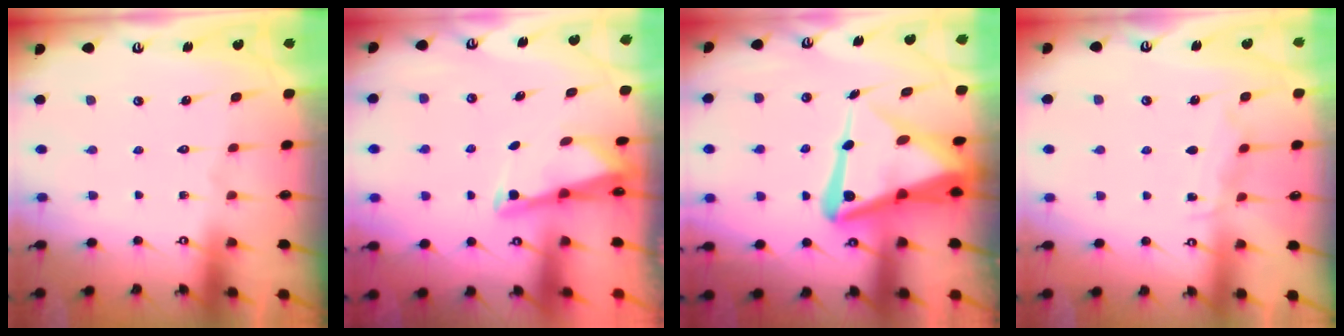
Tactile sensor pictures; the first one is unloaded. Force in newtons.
{"total": 2.5, "press": 2.5, "slide": 0.1}
{"total": 15.0, "press": 14.9, "slide": 1.5}
{"total": 5.9, "press": 5.8, "slide": 0.7}